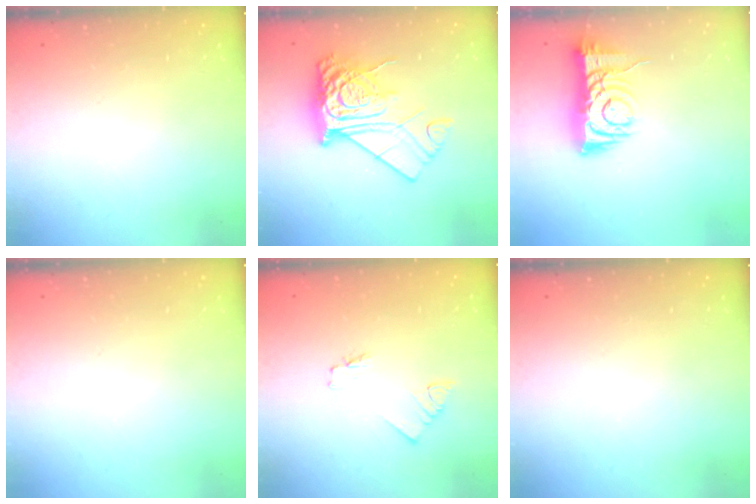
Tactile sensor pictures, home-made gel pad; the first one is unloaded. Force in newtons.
{"total": 15.6, "press": 15.5, "slide": 1.9}
{"total": 8.3, "press": 8.2, "slide": 1.3}
{"total": 0.0}
{"total": 1.2, "press": 1.2, "slide": 0.1}
{"total": 0.0}